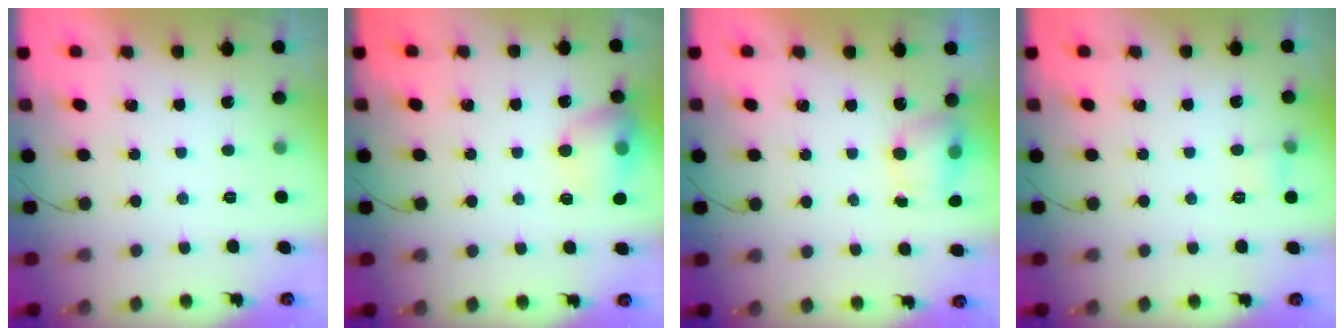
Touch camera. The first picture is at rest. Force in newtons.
{"total": 12.8, "press": 12.7, "slide": 1.5}
{"total": 5.1, "press": 5.0, "slide": 0.7}
{"total": 3.8, "press": 3.6, "slide": 1.2}